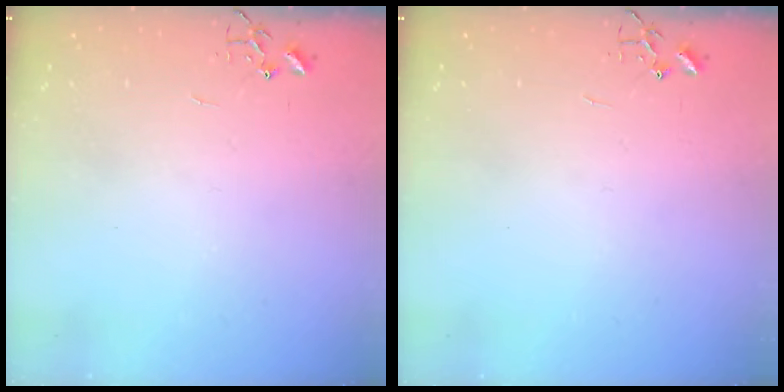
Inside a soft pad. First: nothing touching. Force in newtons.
{"total": 0.0}